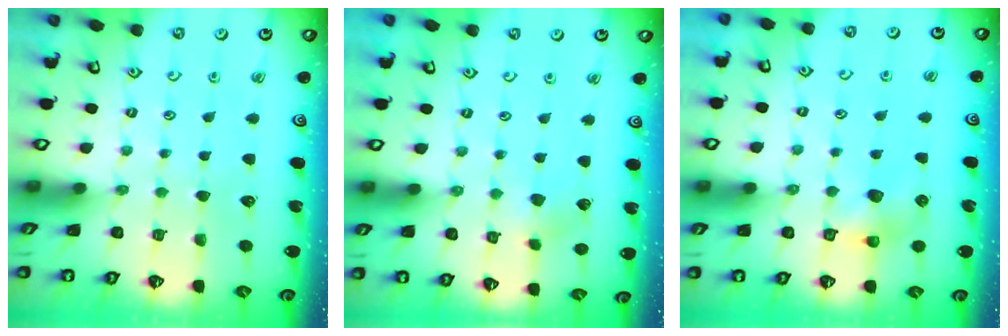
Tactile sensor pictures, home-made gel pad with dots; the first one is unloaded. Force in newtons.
{"total": 2.9, "press": 2.8, "slide": 0.2}
{"total": 6.3, "press": 6.3, "slide": 0.4}